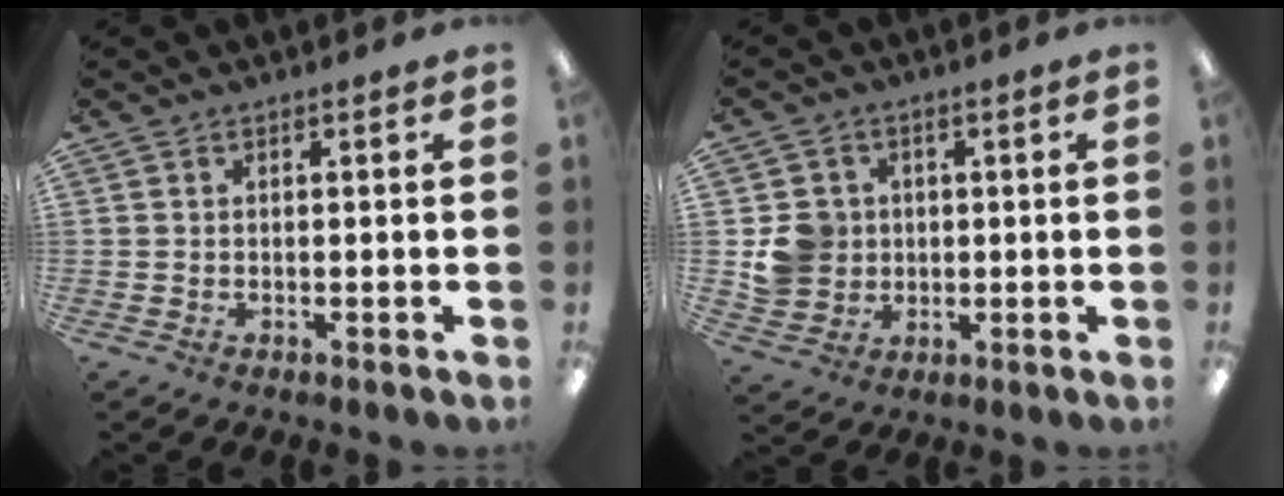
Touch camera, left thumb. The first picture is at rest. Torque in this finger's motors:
{"motor_torque": [-0.03, 0.09, 0.20, -0.20, 0.03]}